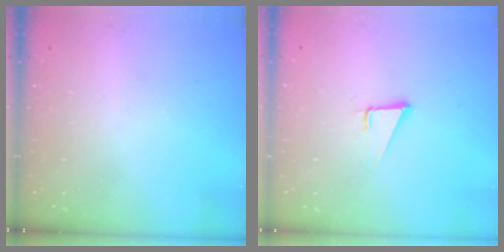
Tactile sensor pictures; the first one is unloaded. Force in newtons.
{"total": 3.7, "press": 2.9, "slide": 2.3}